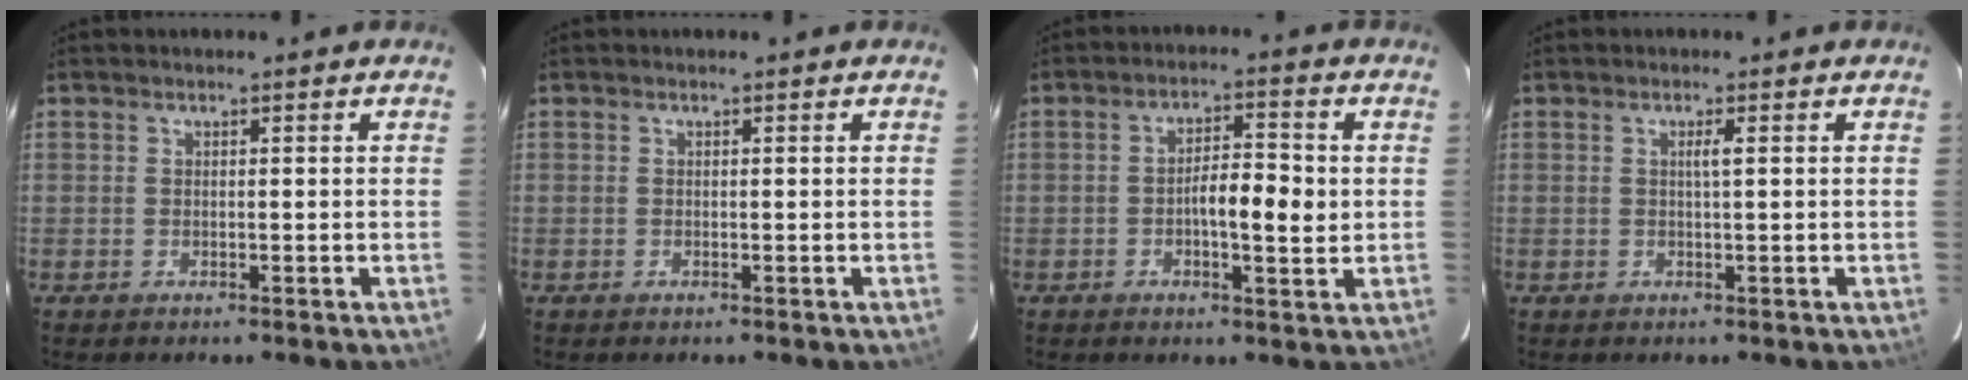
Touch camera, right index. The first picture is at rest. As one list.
[{"total": 0.0}, {"total": 6.6, "force": [-0.5, 1.7, 6.4], "torque": [-0.107, 0.007, -0.010]}, {"total": 1.2, "force": [0.3, -0.2, 1.2], "torque": [-0.022, 0.002, 0.004]}]